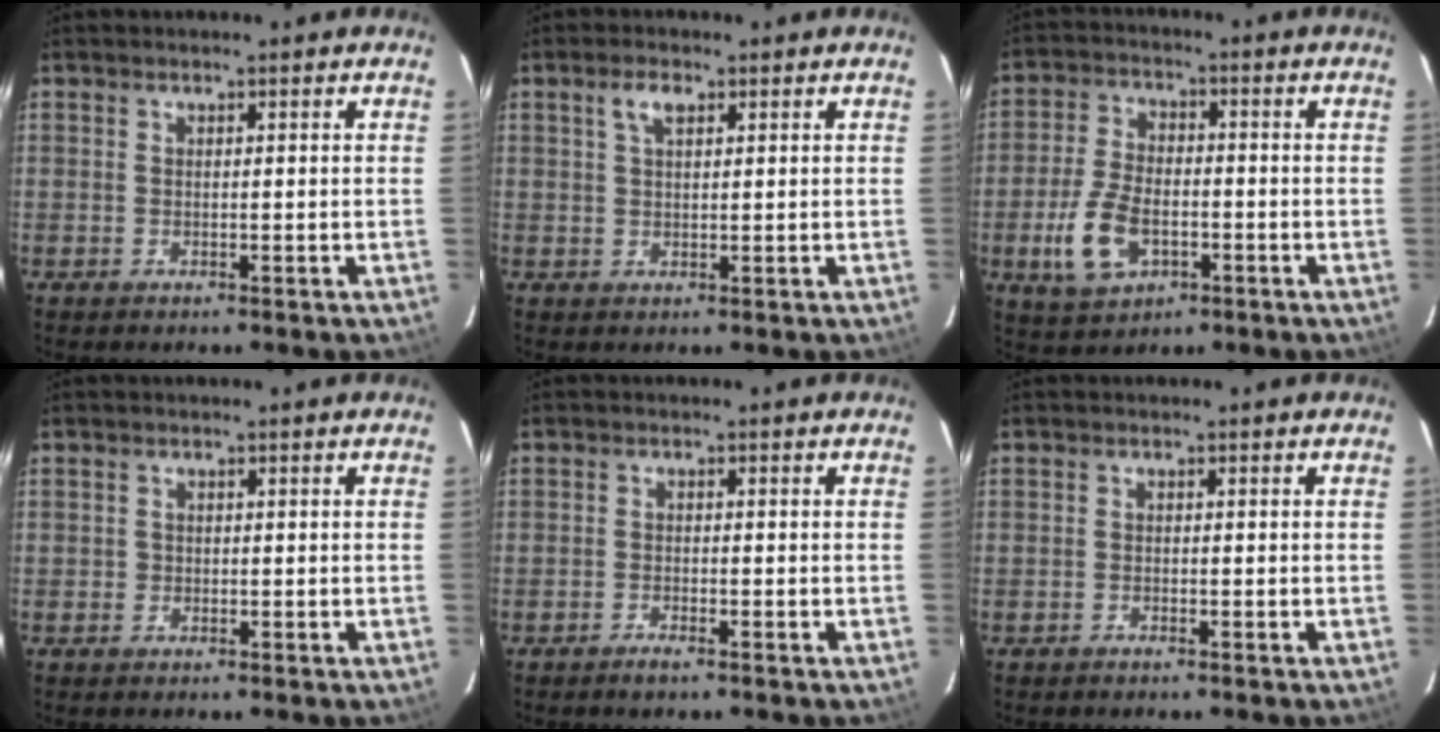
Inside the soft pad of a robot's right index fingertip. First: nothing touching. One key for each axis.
{"total": 2.8, "fx": 1.4, "fy": 1.3, "fz": 2.0, "tx": -0.038, "ty": 0.007, "tz": 0.026}
{"total": 10.4, "fx": -3.6, "fy": 6.1, "fz": 7.6, "tx": -0.172, "ty": 0.001, "tz": -0.060}
{"total": 0.7, "fx": -0.2, "fy": 0.7, "fz": -0.1, "tx": 0.004, "ty": 0.000, "tz": -0.002}
{"total": 1.7, "fx": -1.4, "fy": 0.3, "fz": 0.9, "tx": -0.024, "ty": -0.001, "tz": -0.029}
{"total": 0.5, "fx": -0.5, "fy": 0.1, "fz": 0.1, "tx": -0.002, "ty": 0.000, "tz": -0.011}